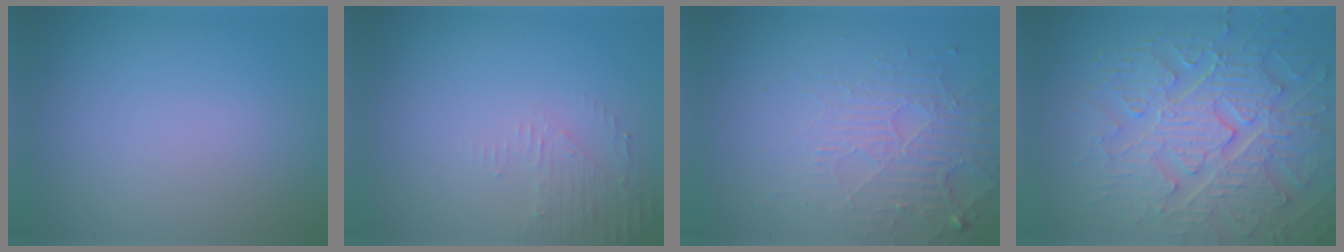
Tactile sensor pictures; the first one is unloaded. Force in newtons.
{"total": 1.9, "press": 1.8, "slide": 0.4}
{"total": 5.3, "press": 3.4, "slide": 4.1}
{"total": 8.5, "press": 6.5, "slide": 5.4}